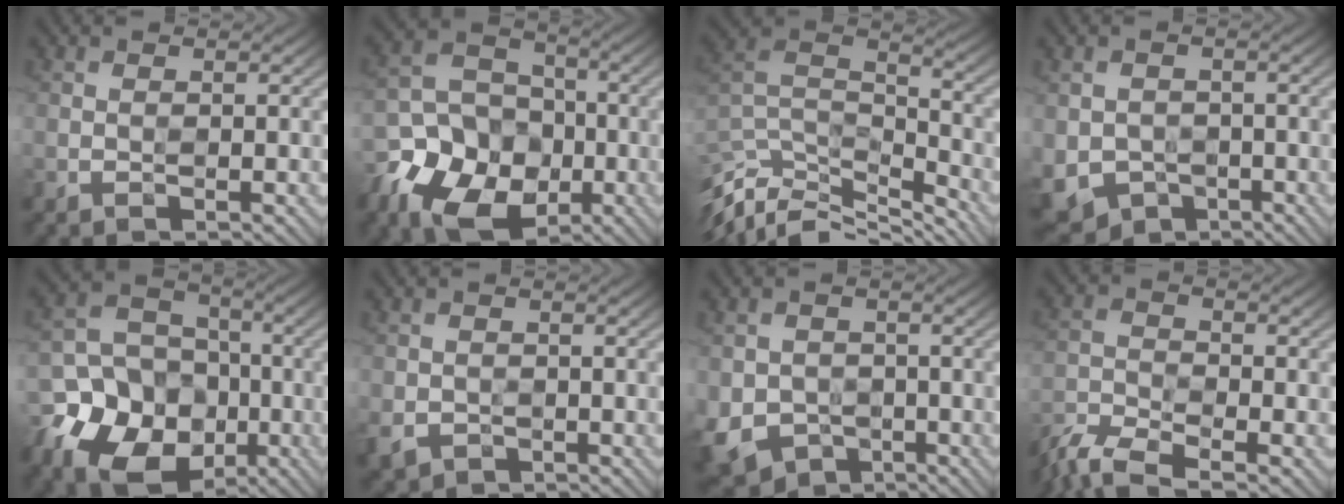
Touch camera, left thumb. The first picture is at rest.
{"total": 11.6, "force": [-4.9, 8.8, 5.8], "torque": [-0.131, -0.020, -0.094]}
{"total": 11.9, "force": [-9.5, 4.1, 5.8], "torque": [-0.150, 0.001, -0.163]}
{"total": 4.5, "force": [-1.8, 3.8, 1.5], "torque": [-0.047, -0.020, -0.029]}
{"total": 14.1, "force": [-5.5, 11.4, 6.2], "torque": [-0.137, -0.022, -0.119]}
{"total": 2.1, "force": [-0.8, 1.9, 0.4], "torque": [-0.017, -0.014, -0.016]}
{"total": 5.8, "force": [-2.0, 5.0, 2.2], "torque": [-0.064, -0.021, -0.032]}
{"total": 6.9, "force": [-6.0, 1.6, 3.1], "torque": [-0.077, -0.020, -0.121]}